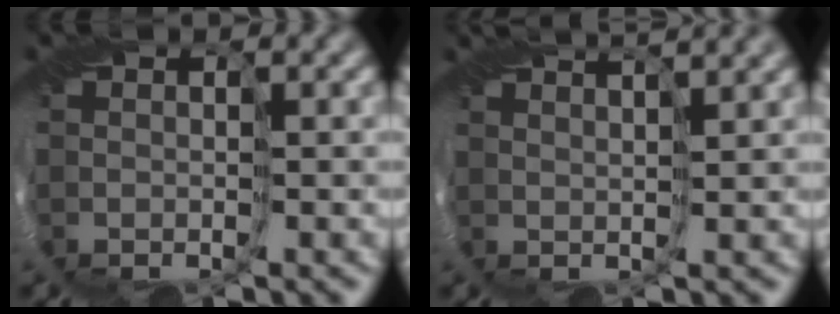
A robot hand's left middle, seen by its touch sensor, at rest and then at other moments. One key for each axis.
{"total": 4.8, "fx": 3.9, "fy": 1.0, "fz": 2.6, "tx": -0.033, "ty": 0.024, "tz": 0.034}